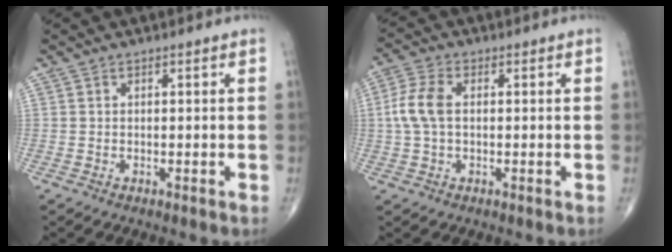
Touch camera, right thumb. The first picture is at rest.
{"total": 6.5, "force": [0.4, 3.8, 5.2], "torque": [-0.127, 0.016, 0.004]}